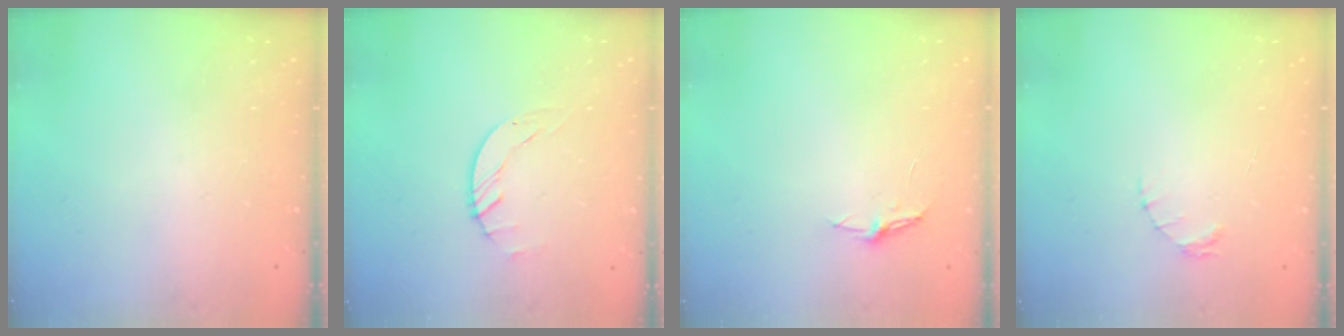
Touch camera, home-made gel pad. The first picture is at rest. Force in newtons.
{"total": 1.7, "press": 1.7, "slide": 0.1}
{"total": 3.7, "press": 3.7, "slide": 0.4}
{"total": 1.6, "press": 1.5, "slide": 0.3}